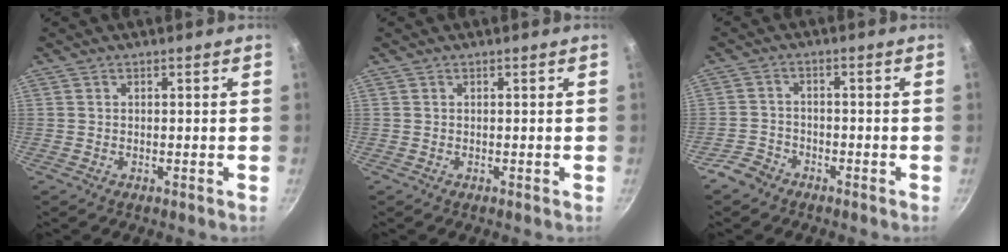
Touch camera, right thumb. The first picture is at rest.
{"total": 0.0}
{"total": 3.6, "force": [-2.8, 2.1, 0.5], "torque": [-0.003, 0.014, -0.059]}